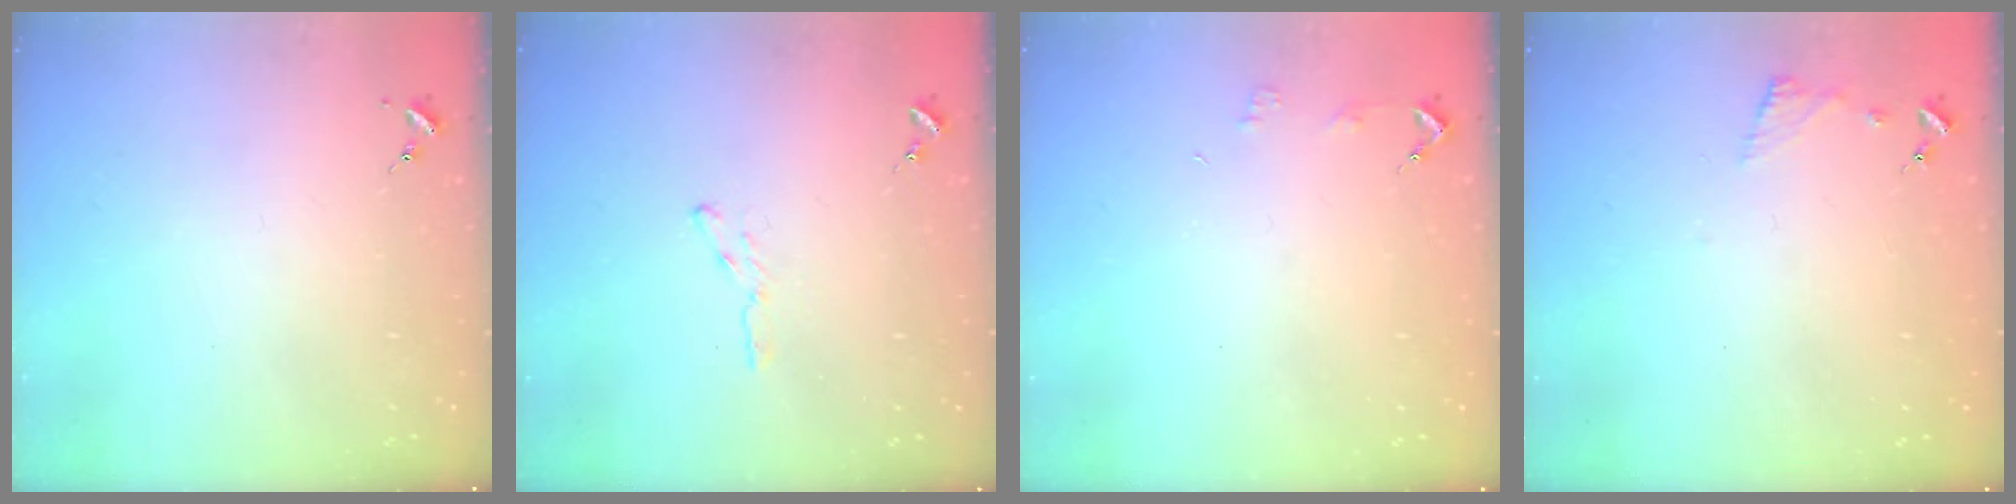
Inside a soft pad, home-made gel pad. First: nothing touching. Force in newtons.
{"total": 3.8, "press": 3.8, "slide": 0.5}
{"total": 2.9, "press": 2.9, "slide": 0.2}
{"total": 4.9, "press": 4.9, "slide": 0.6}